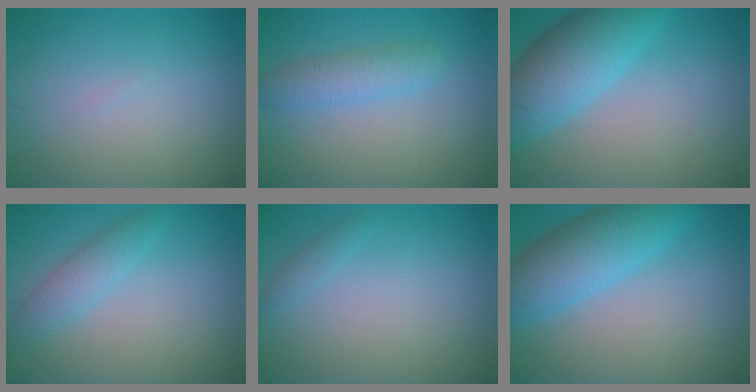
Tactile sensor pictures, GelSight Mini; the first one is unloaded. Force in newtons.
{"total": 2.8, "press": 2.8, "slide": 0.1}
{"total": 7.3, "press": 7.3, "slide": 0.2}
{"total": 2.5, "press": 2.5, "slide": 0.2}
{"total": 0.8, "press": 0.8, "slide": 0.0}
{"total": 6.6, "press": 6.6, "slide": 0.1}